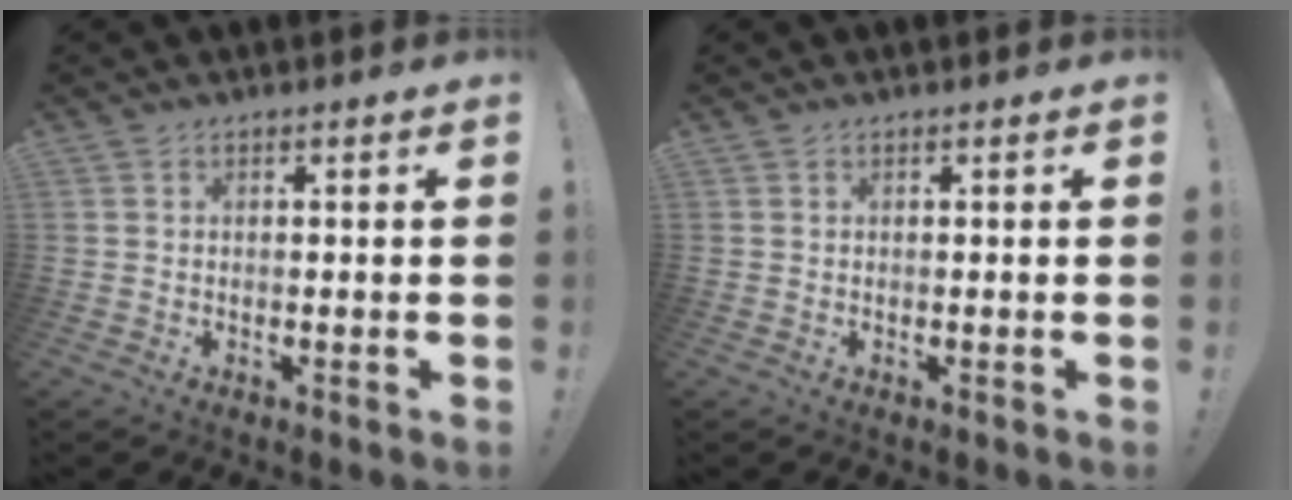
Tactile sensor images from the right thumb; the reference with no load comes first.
{"total": 0.0}